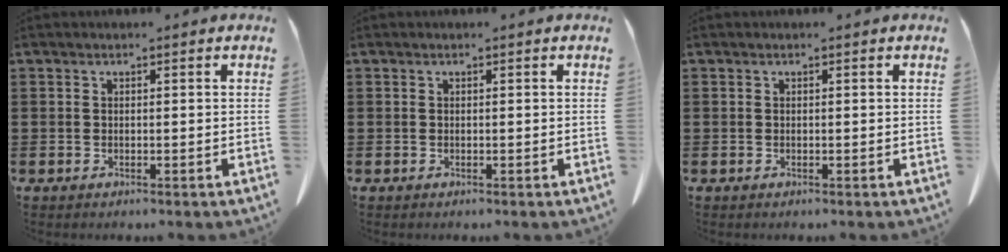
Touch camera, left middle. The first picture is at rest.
{"total": 0.0}
{"total": 0.0}